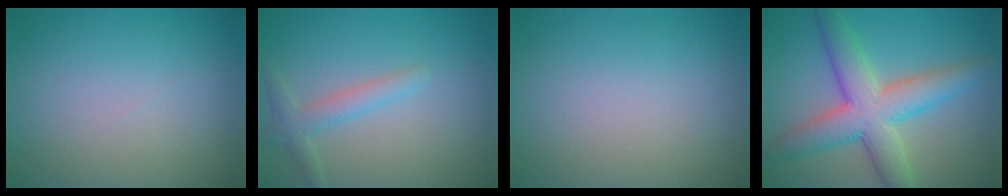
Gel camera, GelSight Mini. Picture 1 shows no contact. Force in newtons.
{"total": 2.2, "press": 2.2, "slide": 0.2}
{"total": 0.0}
{"total": 7.4, "press": 7.3, "slide": 0.3}